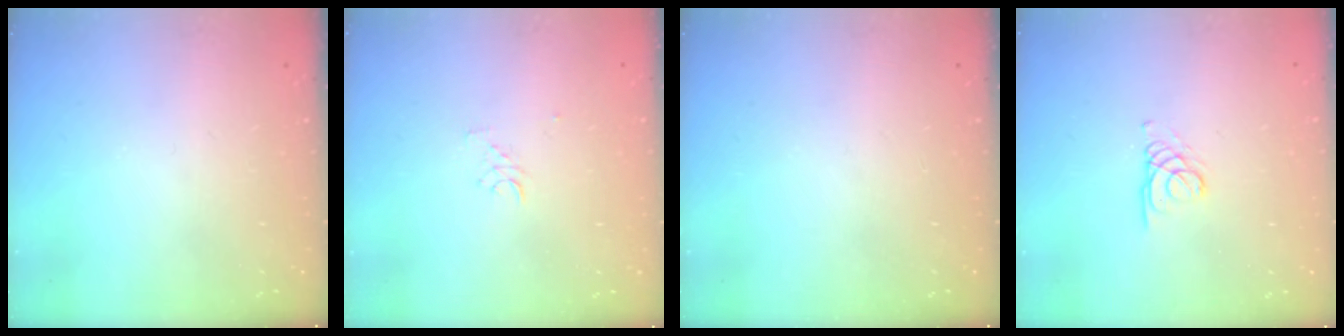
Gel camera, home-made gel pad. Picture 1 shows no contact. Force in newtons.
{"total": 2.6, "press": 2.6, "slide": 0.1}
{"total": 0.0}
{"total": 1.7, "press": 1.7, "slide": 0.2}